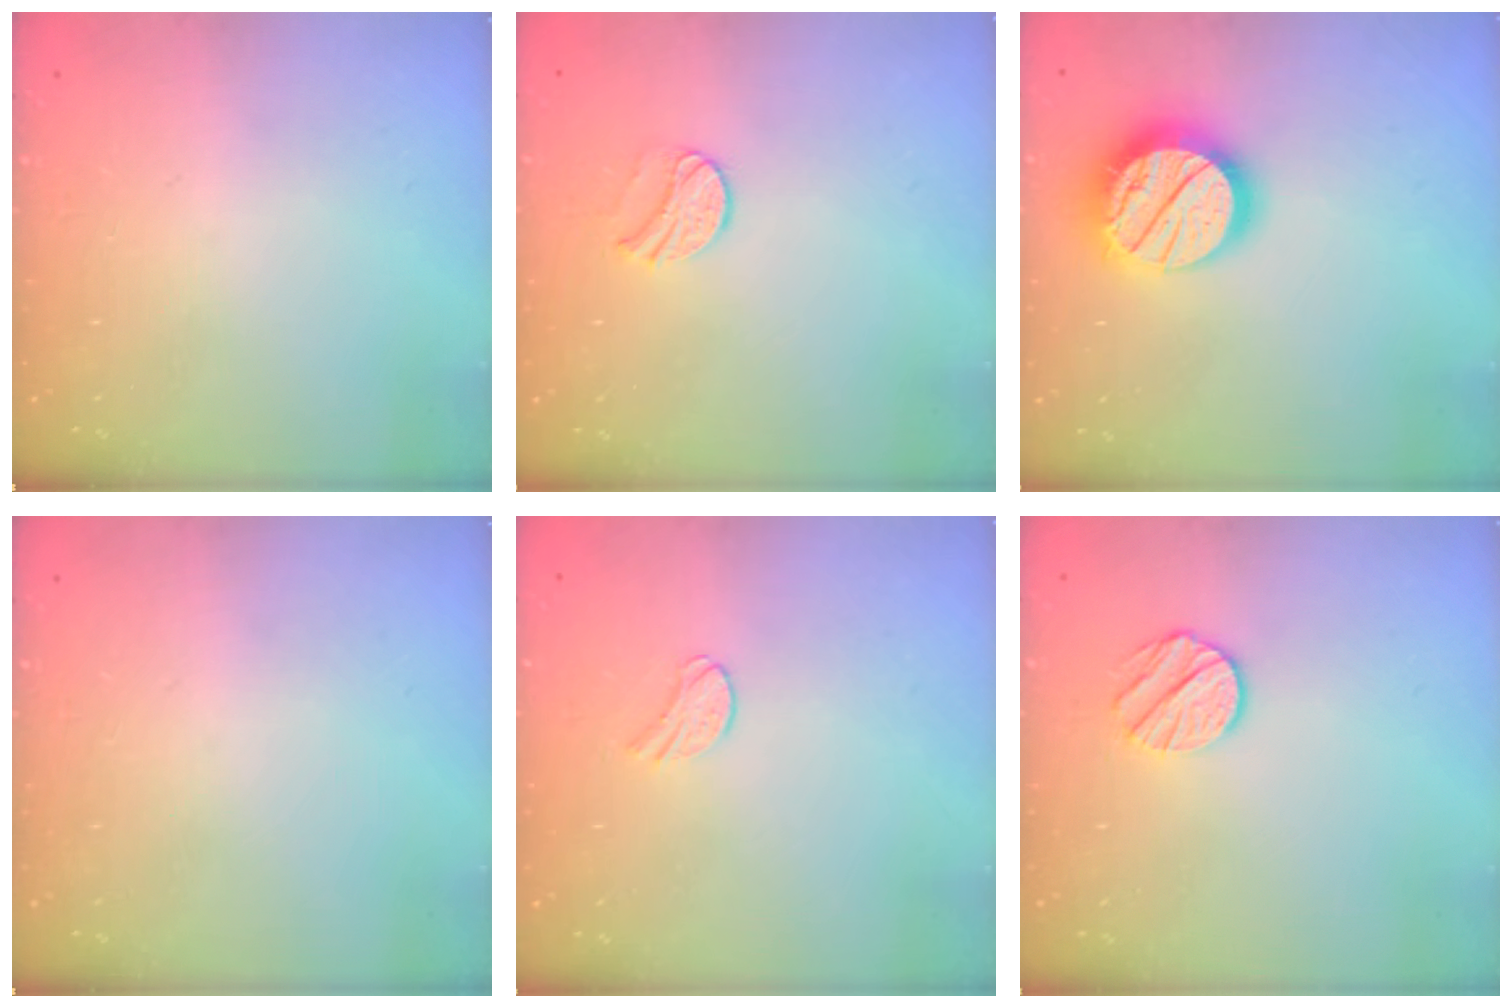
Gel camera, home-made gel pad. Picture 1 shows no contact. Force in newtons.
{"total": 7.7, "press": 7.7, "slide": 0.7}
{"total": 20.0, "press": 20.0, "slide": 1.5}
{"total": 0.0}
{"total": 5.1, "press": 5.1, "slide": 0.5}
{"total": 8.2, "press": 8.1, "slide": 0.3}